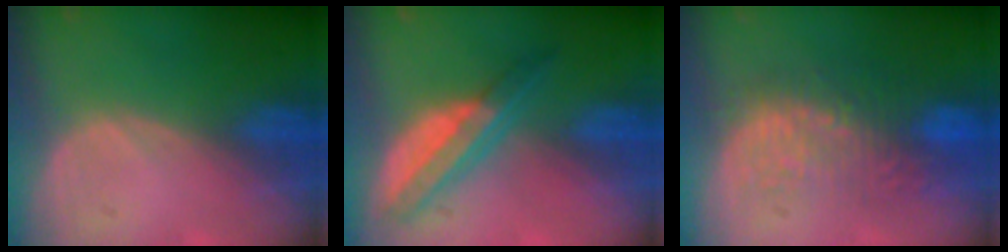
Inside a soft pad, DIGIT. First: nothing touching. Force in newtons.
{"total": 6.5, "press": 5.7, "slide": 3.1}
{"total": 9.8, "press": 8.8, "slide": 4.2}